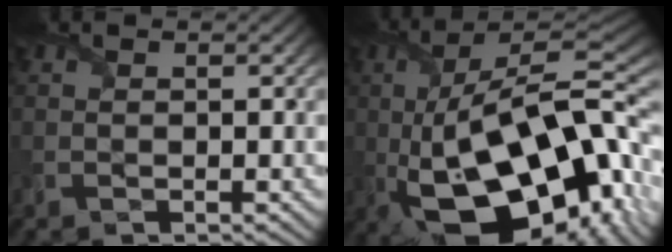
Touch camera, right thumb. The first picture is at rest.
{"total": 22.3, "force": [-4.4, 10.2, 19.3], "torque": [-0.315, -0.008, -0.078]}